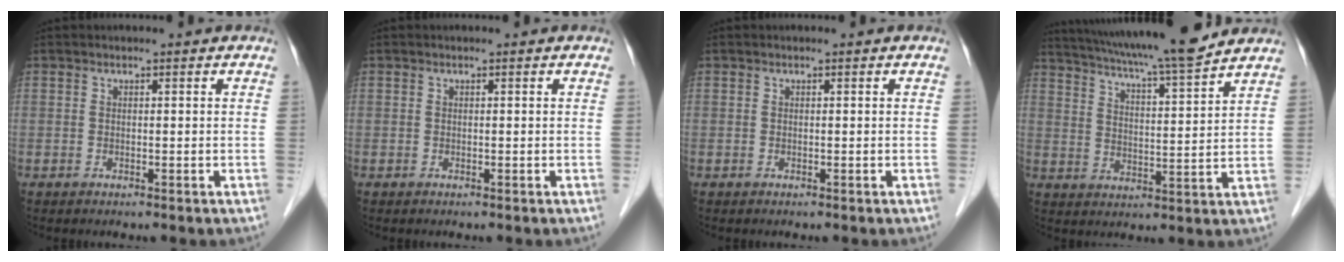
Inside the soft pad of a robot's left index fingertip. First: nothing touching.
{"total": 0.0}
{"total": 0.0}
{"total": 16.5, "force": [14.6, -0.3, 7.6], "torque": [-0.131, 0.002, 0.219]}